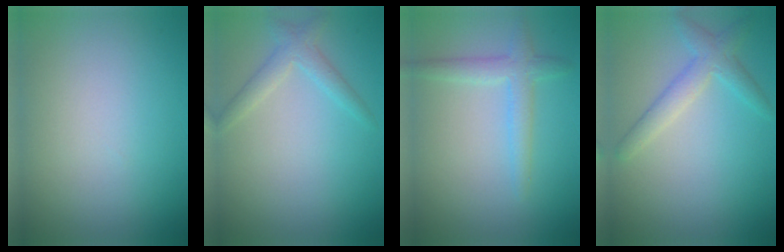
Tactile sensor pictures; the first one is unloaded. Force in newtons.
{"total": 2.0, "press": 2.0, "slide": 0.1}
{"total": 2.4, "press": 2.4, "slide": 0.1}
{"total": 2.7, "press": 2.7, "slide": 0.1}